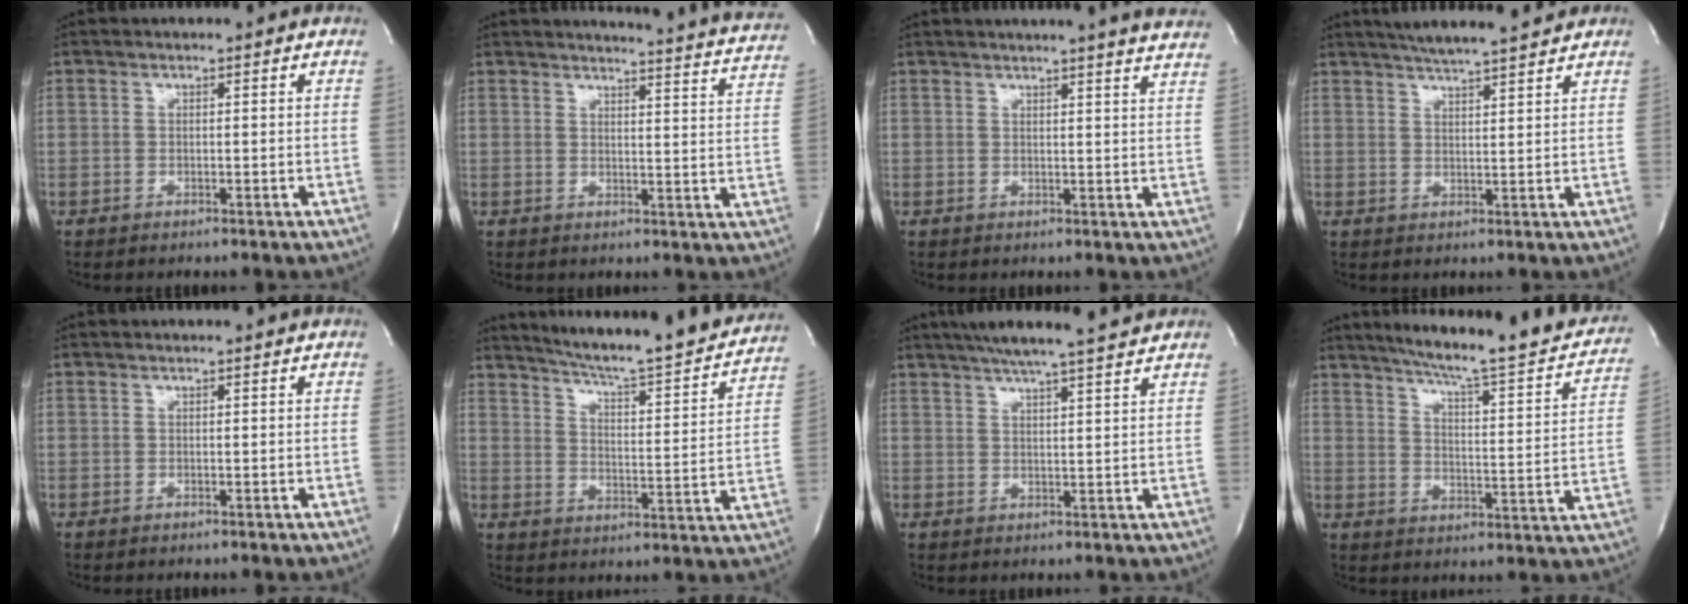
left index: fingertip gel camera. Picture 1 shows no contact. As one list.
[{"total": 20.0, "force": [19.5, 0.4, 4.6], "torque": [-0.061, -0.095, 0.208]}, {"total": 15.4, "force": [14.3, -0.2, 5.8], "torque": [-0.090, -0.023, 0.163]}, {"total": 9.4, "force": [8.5, 0.5, 4.1], "torque": [-0.069, 0.011, 0.119]}, {"total": 0.0}, {"total": 21.9, "force": [20.1, 1.0, 8.8], "torque": [-0.135, -0.052, 0.263]}, {"total": 11.4, "force": [9.9, 0.0, 5.6], "torque": [-0.094, 0.013, 0.135]}, {"total": 22.9, "force": [19.7, 2.5, 11.3], "torque": [-0.164, -0.036, 0.246]}]